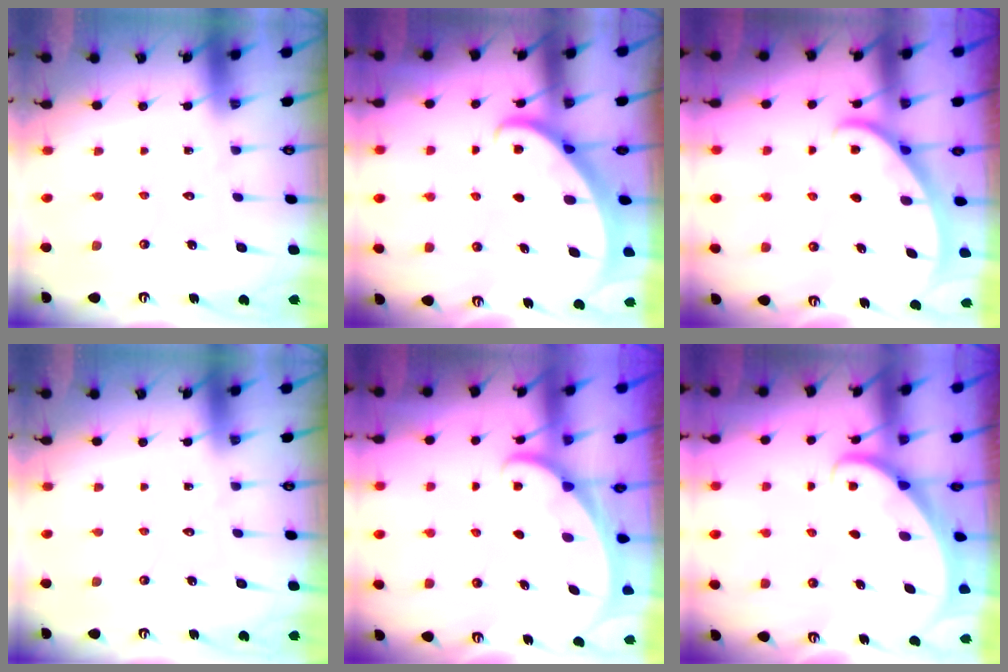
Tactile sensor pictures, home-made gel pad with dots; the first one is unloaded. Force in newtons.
{"total": 2.7, "press": 2.6, "slide": 0.3}
{"total": 2.8, "press": 2.8, "slide": 0.1}
{"total": 0.0}
{"total": 1.5, "press": 1.5, "slide": 0.1}
{"total": 2.2, "press": 2.2, "slide": 0.1}